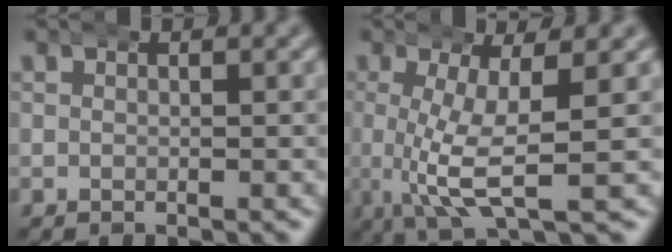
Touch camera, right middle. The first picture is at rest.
{"total": 6.3, "force": [-0.1, 1.7, 6.0], "torque": [-0.117, -0.017, 0.009]}